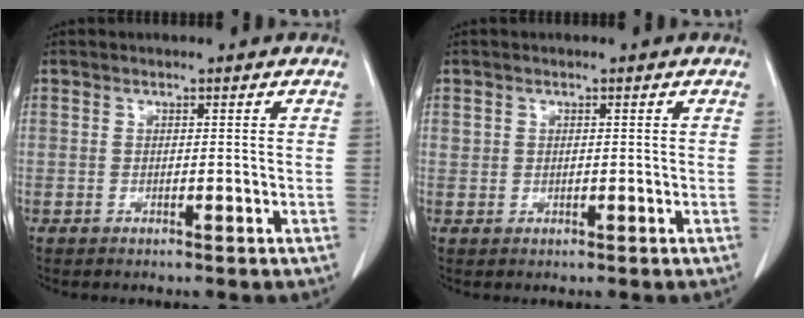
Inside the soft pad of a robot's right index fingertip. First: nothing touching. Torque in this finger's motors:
{"motor_torque": [0.19, 0.12, 0.09, 0.03]}